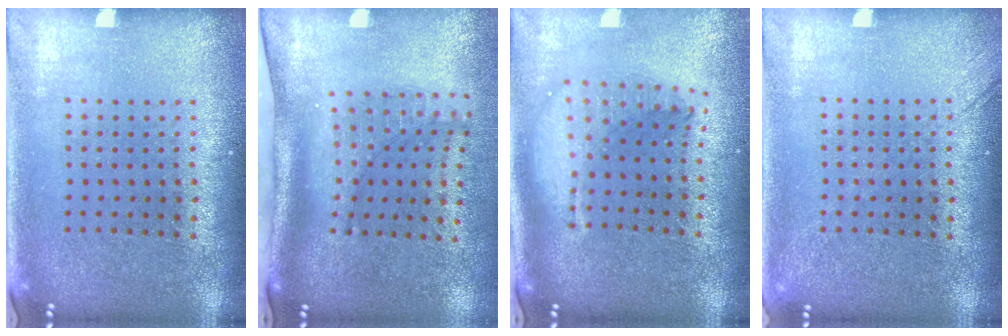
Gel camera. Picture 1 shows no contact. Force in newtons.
{"total": 2.0, "press": 1.5, "slide": 1.3}
{"total": 2.1, "press": 1.6, "slide": 1.3}
{"total": 1.4, "press": 1.3, "slide": 0.3}